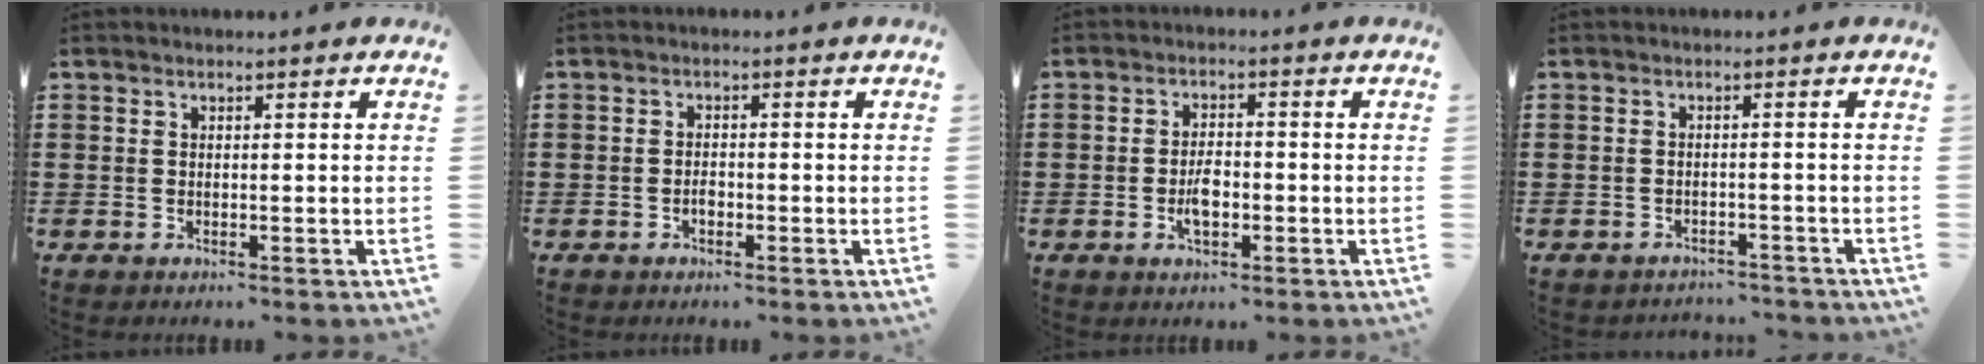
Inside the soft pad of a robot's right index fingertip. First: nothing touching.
{"total": 1.3, "force": [-0.7, 0.8, 0.8], "torque": [-0.017, 0.000, -0.013]}
{"total": 3.8, "force": [-1.0, 1.8, 3.2], "torque": [-0.065, 0.002, -0.019]}
{"total": 1.9, "force": [-1.8, 0.2, 0.0], "torque": [-0.007, 0.000, -0.040]}